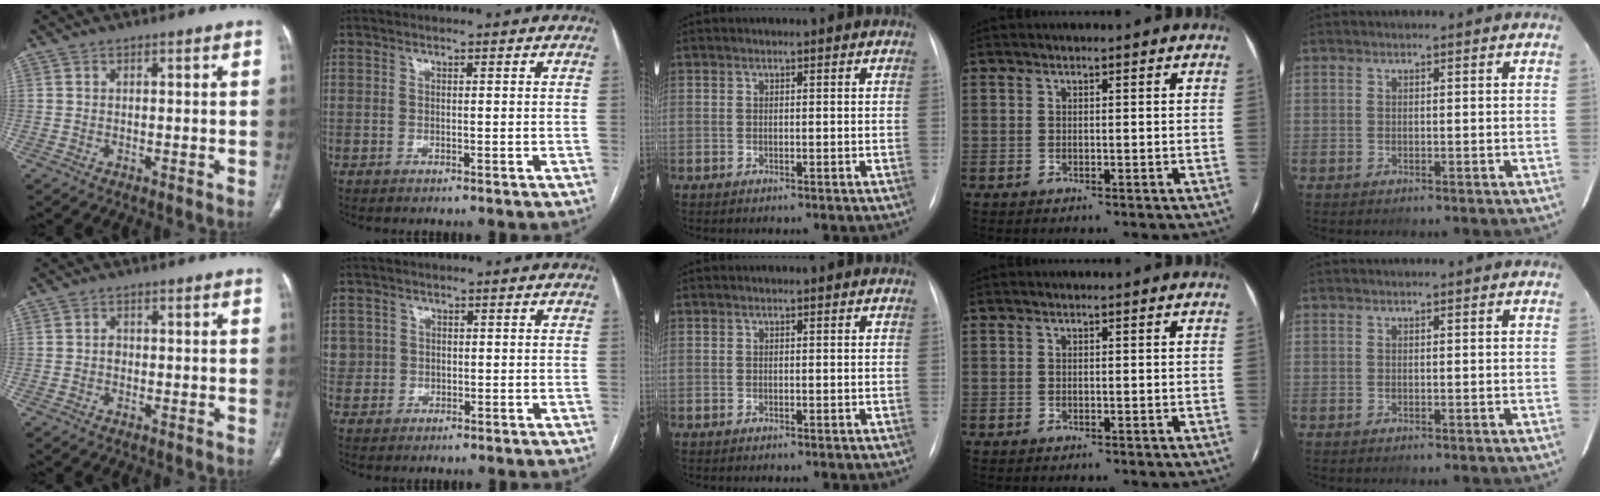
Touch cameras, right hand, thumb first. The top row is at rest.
{"thumb": {"total": 1.1, "force": [-0.1, 0.9, 0.6], "torque": [-0.006, 0.004, -0.004]}, "index": {"total": 2.7, "force": [0.4, 2.7, 0.1], "torque": [0.013, 0.010, 0.009]}}